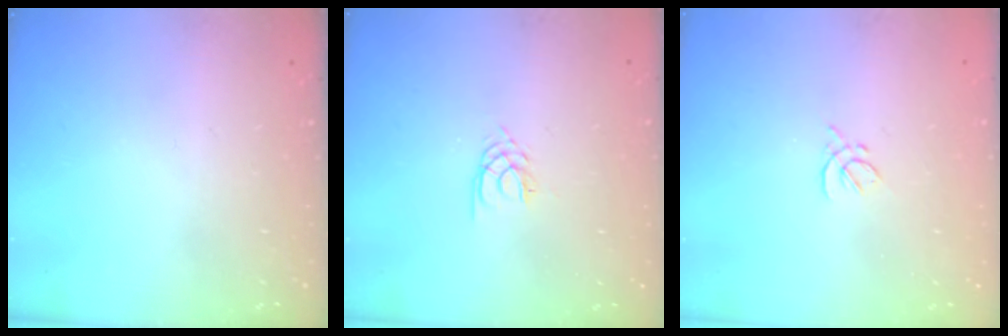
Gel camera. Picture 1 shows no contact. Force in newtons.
{"total": 2.1, "press": 2.0, "slide": 0.3}
{"total": 2.0, "press": 1.9, "slide": 0.7}